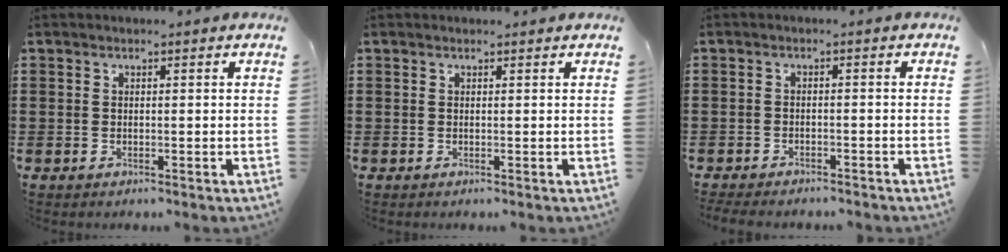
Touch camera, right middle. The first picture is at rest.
{"total": 0.0}
{"total": 2.1, "force": [-2.1, 0.3, 0.2], "torque": [-0.009, -0.002, -0.044]}